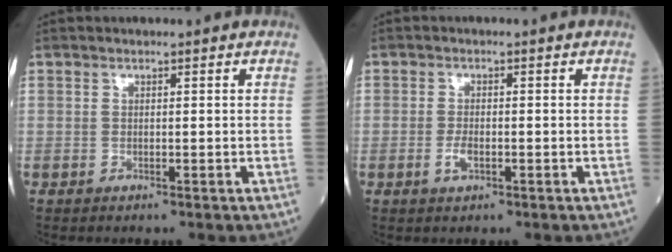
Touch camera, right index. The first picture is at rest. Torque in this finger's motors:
{"motor_torque": [0.48, -0.04, 0.19, 0.05]}